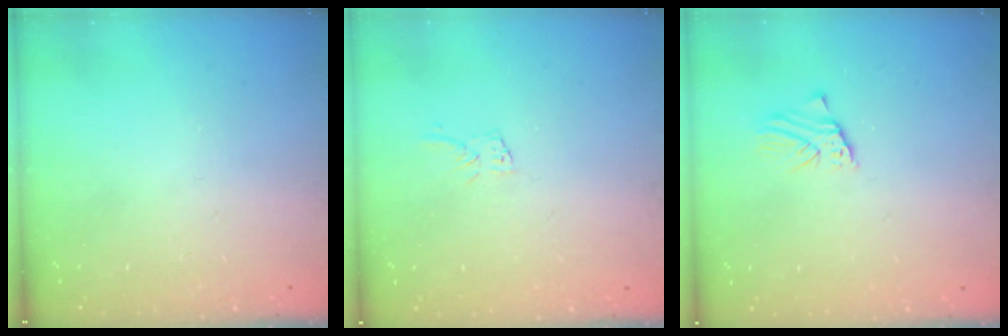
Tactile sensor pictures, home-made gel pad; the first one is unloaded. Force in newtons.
{"total": 4.5, "press": 4.5, "slide": 0.4}
{"total": 1.4, "press": 1.4, "slide": 0.0}